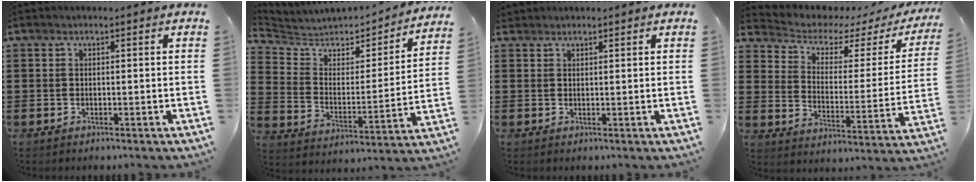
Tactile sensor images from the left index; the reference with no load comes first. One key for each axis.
{"total": 3.9, "fx": 3.3, "fy": 1.9, "fz": 0.9, "tx": -0.044, "ty": -0.029, "tz": 0.048}
{"total": 1.0, "fx": 1.0, "fy": 0.3, "fz": 0.1, "tx": -0.005, "ty": 0.002, "tz": 0.020}
{"total": 3.4, "fx": 2.4, "fy": 1.7, "fz": 1.8, "tx": -0.053, "ty": -0.020, "tz": 0.031}